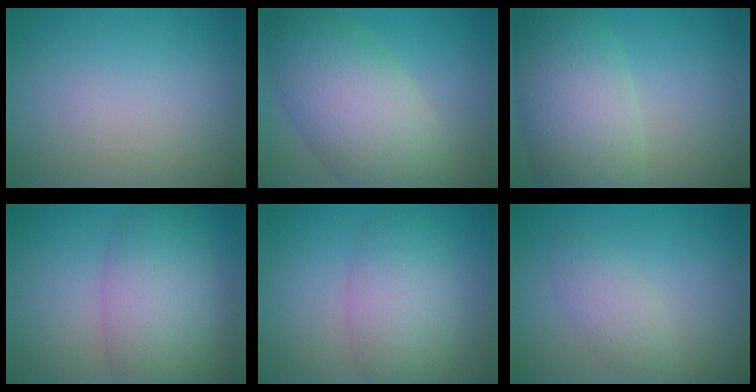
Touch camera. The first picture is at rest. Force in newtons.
{"total": 9.6, "press": 9.6, "slide": 0.7}
{"total": 8.4, "press": 8.4, "slide": 0.3}
{"total": 7.2, "press": 7.2, "slide": 0.4}
{"total": 5.3, "press": 5.3, "slide": 0.2}
{"total": 2.5, "press": 2.5, "slide": 0.0}